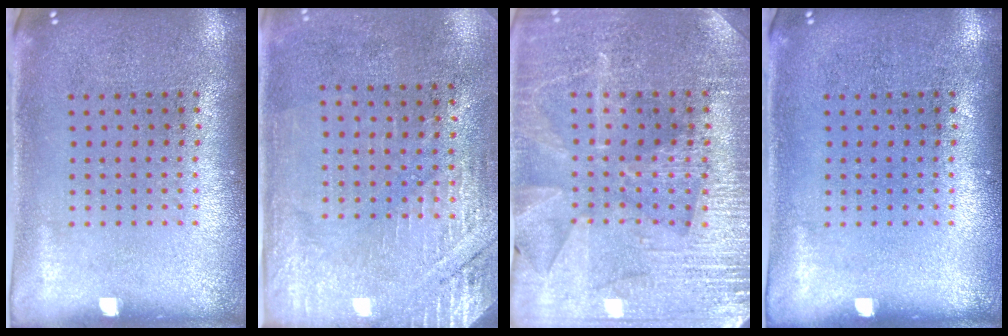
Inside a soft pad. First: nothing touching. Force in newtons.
{"total": 2.8, "press": 2.5, "slide": 1.2}
{"total": 3.3, "press": 3.3, "slide": 0.7}
{"total": 0.0}